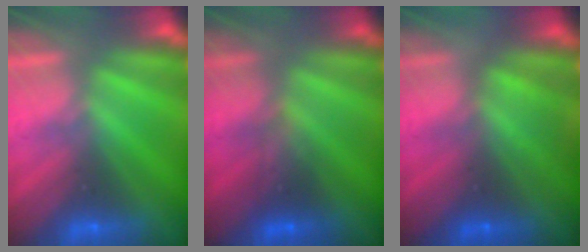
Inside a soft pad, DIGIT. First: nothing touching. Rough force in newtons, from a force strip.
{"total": 2.3}
{"total": 1.4}